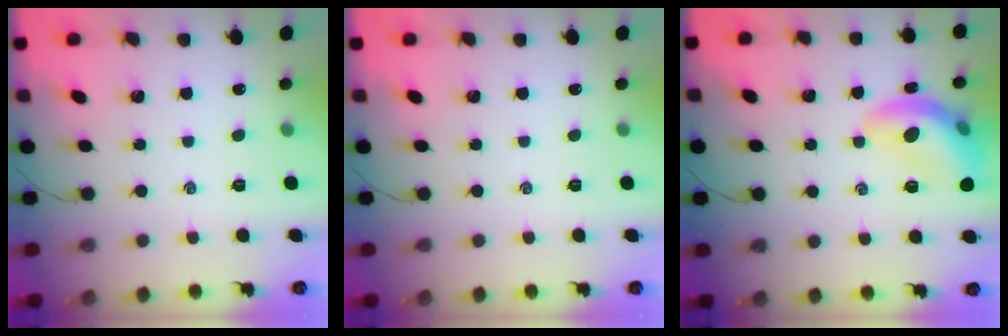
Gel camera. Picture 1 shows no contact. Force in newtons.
{"total": 0.0}
{"total": 14.2, "press": 14.1, "slide": 1.6}